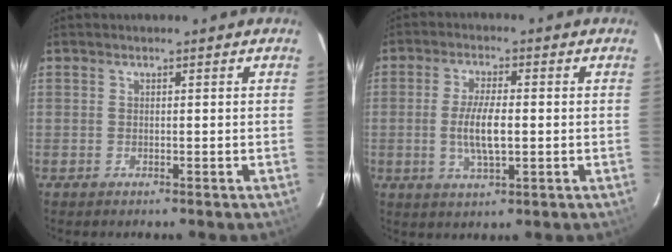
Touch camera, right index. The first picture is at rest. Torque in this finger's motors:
{"motor_torque": [0.94, -0.50, 0.68, 0.13]}